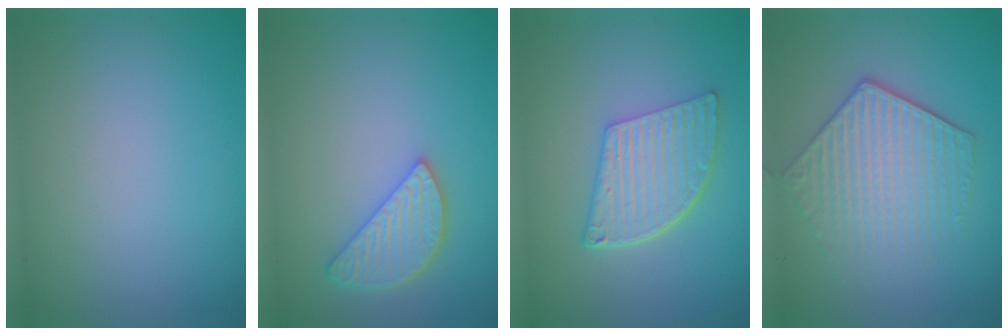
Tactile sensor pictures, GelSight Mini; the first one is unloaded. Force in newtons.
{"total": 3.5, "press": 3.0, "slide": 1.7}
{"total": 5.6, "press": 4.2, "slide": 3.7}
{"total": 4.6, "press": 3.8, "slide": 2.6}